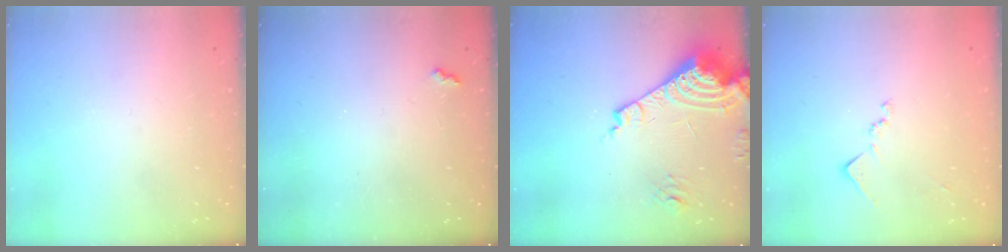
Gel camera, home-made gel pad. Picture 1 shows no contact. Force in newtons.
{"total": 2.6, "press": 2.5, "slide": 0.5}
{"total": 15.2, "press": 15.0, "slide": 2.1}
{"total": 9.2, "press": 9.2, "slide": 0.4}